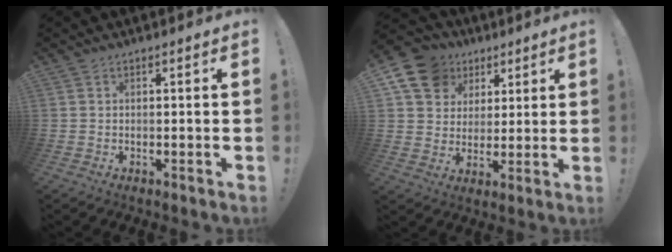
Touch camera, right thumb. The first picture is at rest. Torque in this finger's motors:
{"motor_torque": [0.11, 0.64, 0.08, 0.07, 0.11]}